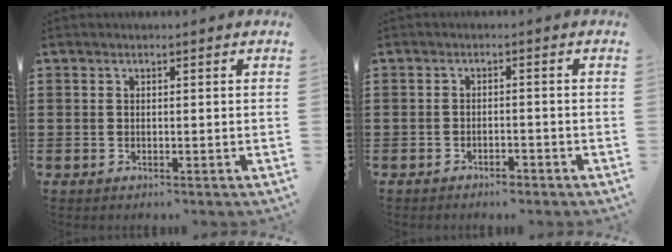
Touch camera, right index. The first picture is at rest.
{"total": 1.7, "force": [-1.6, 0.4, 0.4], "torque": [-0.015, 0.000, -0.033]}